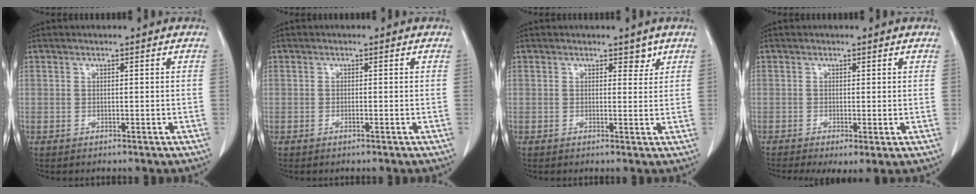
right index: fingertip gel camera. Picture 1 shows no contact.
{"total": 0.5, "force": [-0.2, 0.0, 0.5], "torque": [-0.011, -0.001, -0.002]}
{"total": 2.0, "force": [1.5, 1.1, 0.7], "torque": [-0.001, -0.007, 0.018]}
{"total": 3.5, "force": [-1.2, 1.0, 3.1], "torque": [-0.046, -0.014, -0.015]}